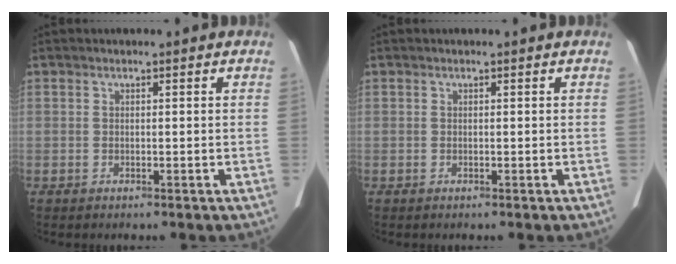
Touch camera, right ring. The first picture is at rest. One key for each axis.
{"total": 0.0}